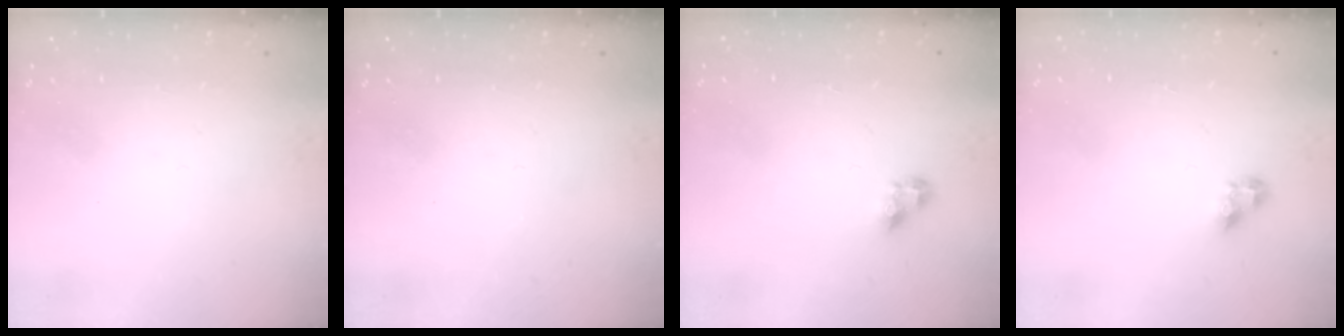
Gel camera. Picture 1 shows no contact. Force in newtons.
{"total": 0.0}
{"total": 5.0, "press": 5.0, "slide": 0.5}
{"total": 5.0, "press": 5.0, "slide": 0.5}